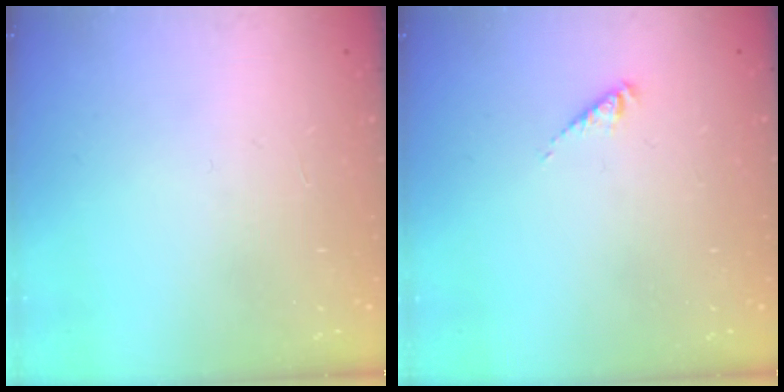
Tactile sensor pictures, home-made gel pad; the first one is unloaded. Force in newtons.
{"total": 2.0, "press": 2.0, "slide": 0.5}